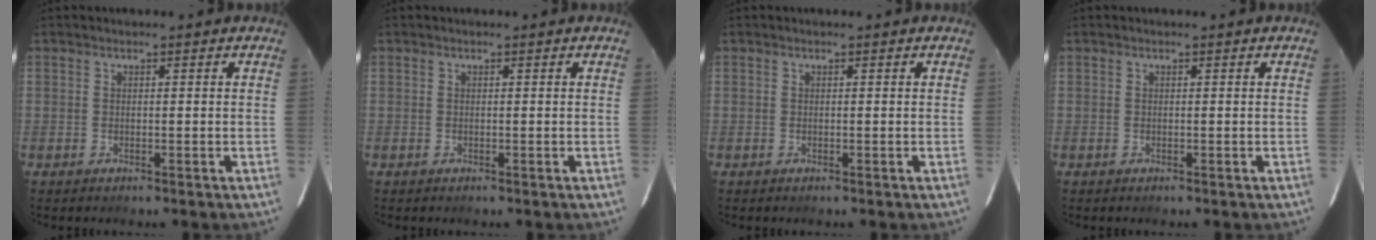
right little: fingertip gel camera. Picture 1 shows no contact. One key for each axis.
{"total": 0.0}
{"total": 0.0}
{"total": 0.0}